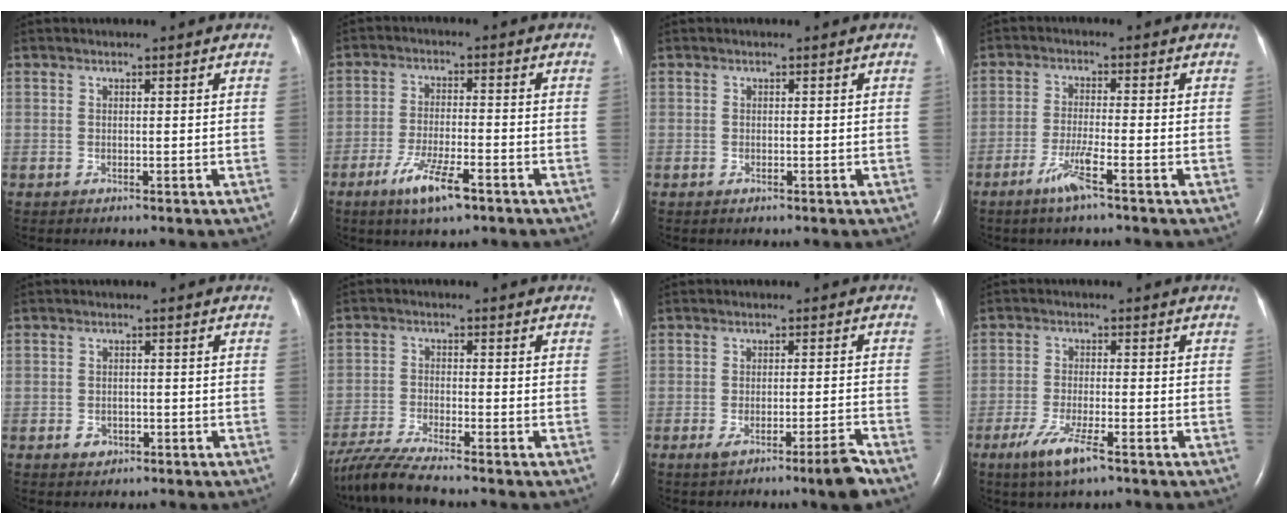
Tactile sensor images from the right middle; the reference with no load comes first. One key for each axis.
{"total": 7.3, "fx": -4.4, "fy": 1.1, "fz": 5.7, "tx": -0.119, "ty": -0.013, "tz": -0.075}
{"total": 0.0}
{"total": 4.5, "fx": -2.8, "fy": -0.4, "fz": 3.5, "tx": -0.075, "ty": -0.008, "tz": -0.058}
{"total": 1.9, "fx": -1.0, "fy": 1.5, "fz": 0.8, "tx": -0.012, "ty": 0.004, "tz": -0.011}
{"total": 7.0, "fx": -6.2, "fy": -0.7, "fz": 3.2, "tx": -0.066, "ty": -0.030, "tz": -0.118}
{"total": 4.7, "fx": -3.3, "fy": -0.6, "fz": 3.3, "tx": -0.053, "ty": -0.006, "tz": -0.058}
{"total": 5.8, "fx": -3.5, "fy": 0.6, "fz": 4.6, "tx": -0.105, "ty": -0.015, "tz": -0.063}